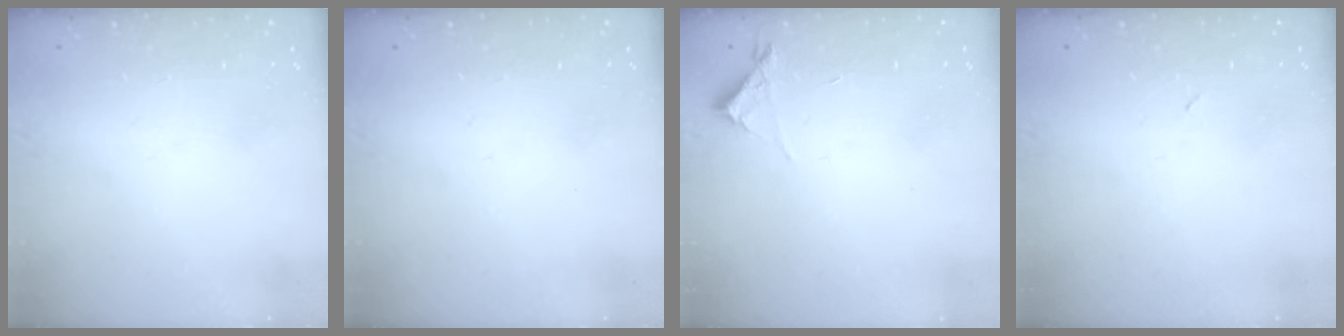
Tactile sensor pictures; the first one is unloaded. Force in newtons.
{"total": 0.0}
{"total": 4.4, "press": 4.4, "slide": 0.4}
{"total": 2.1, "press": 1.9, "slide": 1.0}